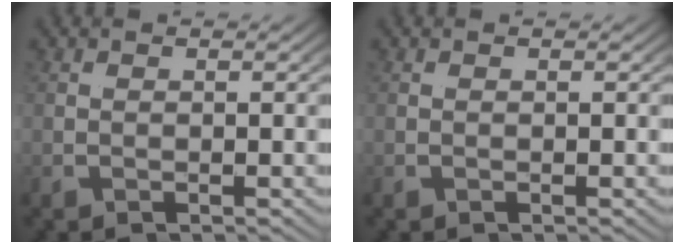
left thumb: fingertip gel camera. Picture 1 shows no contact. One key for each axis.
{"total": 0.0}